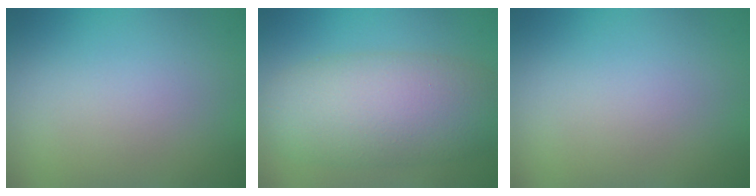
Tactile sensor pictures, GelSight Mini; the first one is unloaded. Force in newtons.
{"total": 8.3, "press": 8.3, "slide": 0.3}
{"total": 0.0}